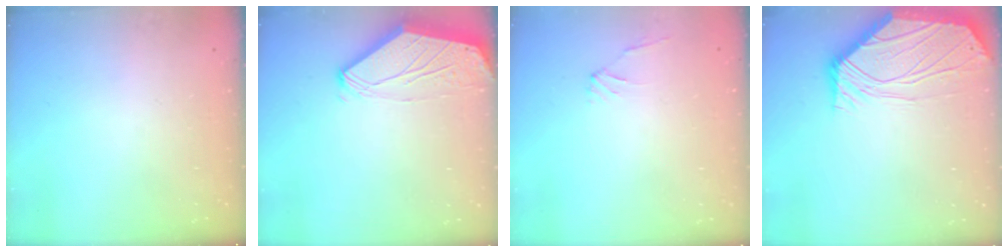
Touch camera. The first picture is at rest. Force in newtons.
{"total": 0.0}
{"total": 1.0, "press": 0.8, "slide": 0.6}
{"total": 6.2, "press": 6.1, "slide": 1.0}